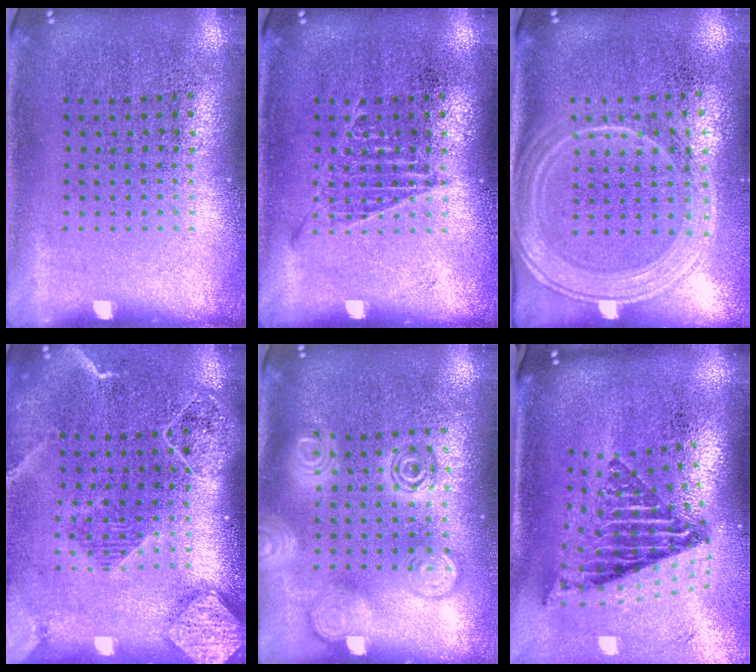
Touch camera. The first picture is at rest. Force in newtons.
{"total": 1.0, "press": 1.0, "slide": 0.2}
{"total": 2.1, "press": 1.9, "slide": 1.0}
{"total": 2.3, "press": 2.0, "slide": 1.1}
{"total": 2.0, "press": 2.0, "slide": 0.2}
{"total": 2.6, "press": 1.6, "slide": 2.0}